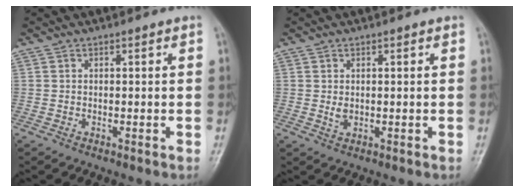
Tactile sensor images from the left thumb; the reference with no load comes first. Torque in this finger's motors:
{"motor_torque": [-0.08, 0.03, -0.07, -0.04, 0.00]}